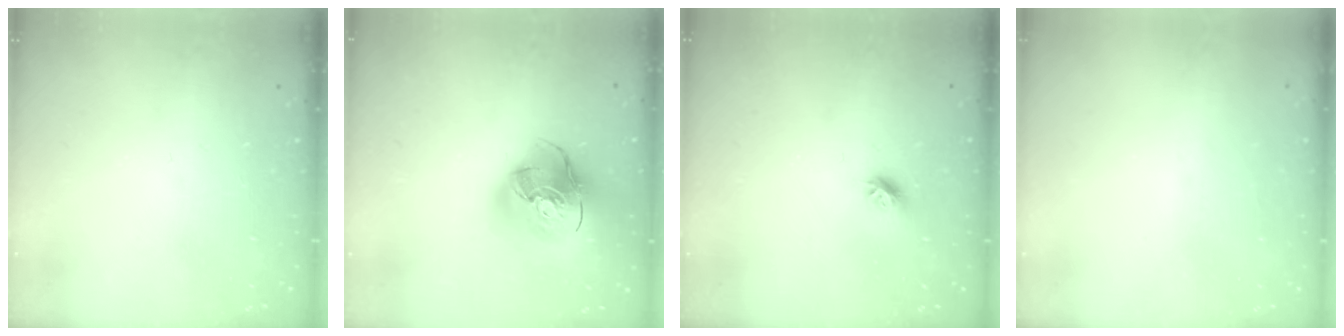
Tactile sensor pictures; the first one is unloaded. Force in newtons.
{"total": 19.7, "press": 19.5, "slide": 2.7}
{"total": 7.4, "press": 7.4, "slide": 0.7}
{"total": 0.9, "press": 0.9, "slide": 0.1}